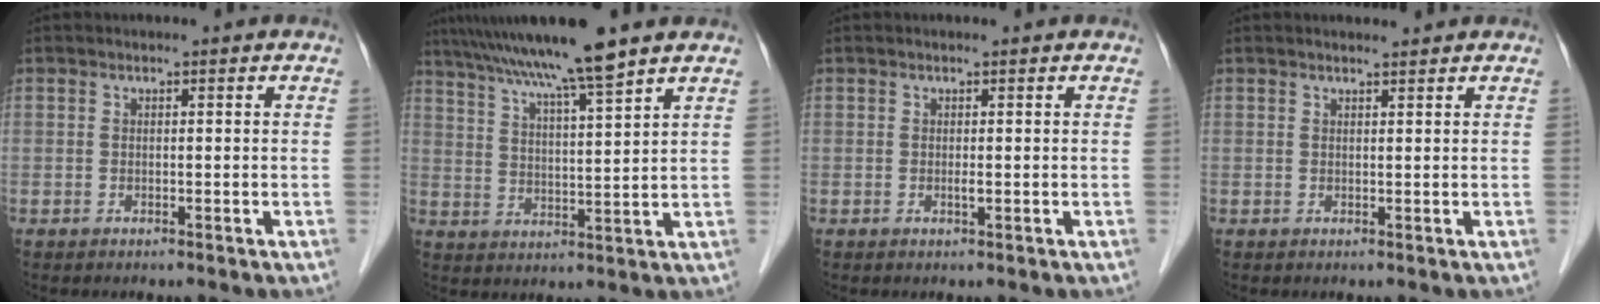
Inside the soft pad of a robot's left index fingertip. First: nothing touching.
{"total": 11.5, "force": [9.2, -1.3, 6.8], "torque": [-0.119, 0.018, 0.155]}
{"total": 0.6, "force": [0.1, 0.0, 0.6], "torque": [-0.014, -0.001, 0.000]}
{"total": 1.7, "force": [1.6, 0.1, 0.4], "torque": [-0.010, 0.006, 0.027]}